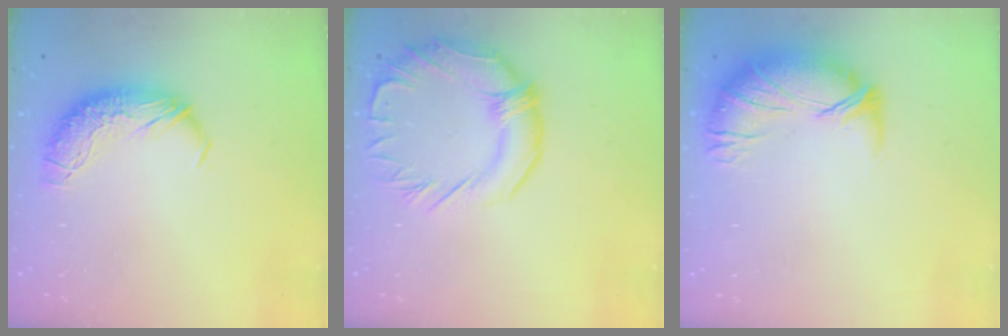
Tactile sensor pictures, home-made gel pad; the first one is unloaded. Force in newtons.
{"total": 5.6, "press": 5.0, "slide": 2.5}
{"total": 3.2, "press": 2.3, "slide": 2.3}